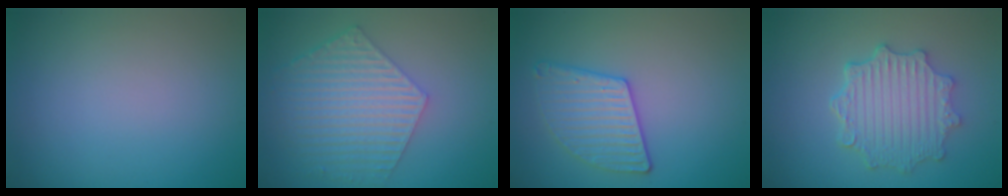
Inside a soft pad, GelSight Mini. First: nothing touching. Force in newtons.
{"total": 5.8, "press": 4.4, "slide": 3.9}
{"total": 3.0, "press": 2.9, "slide": 0.4}
{"total": 5.1, "press": 4.1, "slide": 2.9}